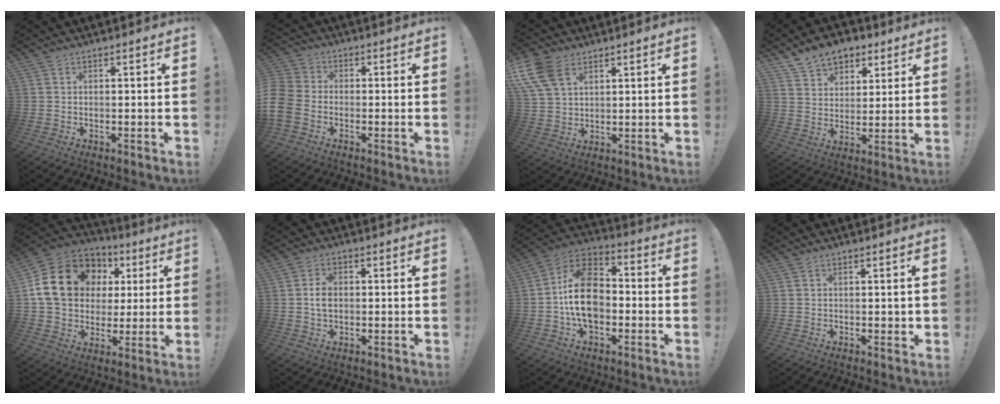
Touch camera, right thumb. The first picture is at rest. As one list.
[{"total": 8.1, "force": [-3.8, 6.0, 3.8], "torque": [-0.088, 0.025, -0.069]}, {"total": 12.7, "force": [6.3, 8.5, 7.0], "torque": [-0.138, -0.022, 0.128]}, {"total": 10.5, "force": [7.2, 6.9, 3.2], "torque": [-0.050, -0.045, 0.138]}, {"total": 20.4, "force": [6.3, 15.5, 11.8], "torque": [-0.189, -0.012, 0.137]}, {"total": 4.4, "force": [0.1, 3.2, 3.1], "torque": [-0.034, 0.003, -0.001]}, {"total": 17.7, "force": [-1.7, 12.5, 12.5], "torque": [-0.202, 0.027, -0.025]}, {"total": 1.2, "force": [0.2, 0.9, 0.7], "torque": [-0.005, 0.002, 0.002]}]